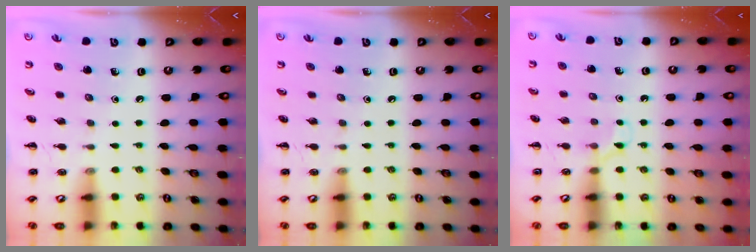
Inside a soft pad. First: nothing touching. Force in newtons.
{"total": 0.0}
{"total": 3.6, "press": 3.3, "slide": 1.3}